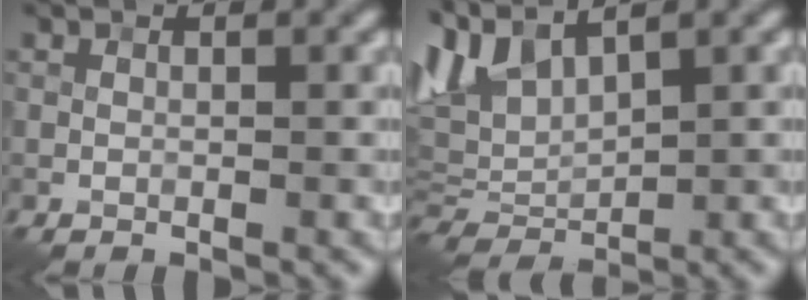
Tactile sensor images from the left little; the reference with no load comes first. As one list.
[{"total": 5.7, "force": [3.0, 2.6, 4.1], "torque": [-0.094, 0.003, 0.056]}]